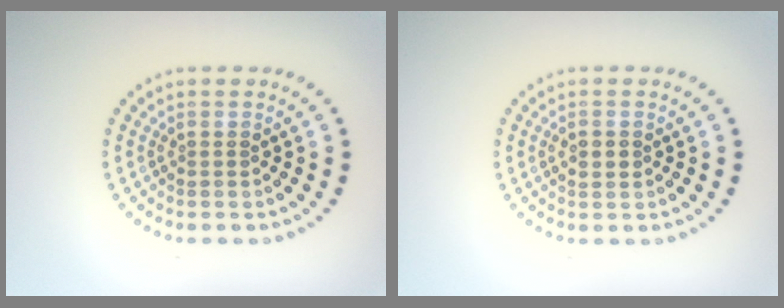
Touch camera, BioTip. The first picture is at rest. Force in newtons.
{"total": 1.2, "press": 1.2, "slide": 0.1}